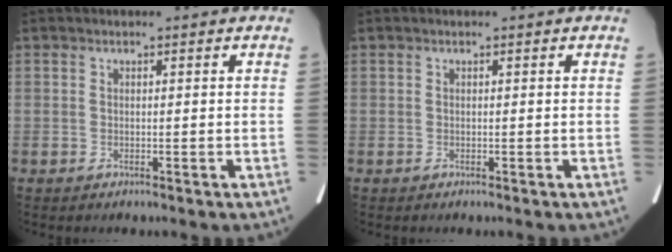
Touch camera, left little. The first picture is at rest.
{"total": 0.0}